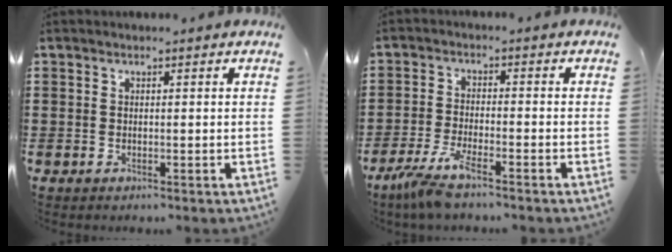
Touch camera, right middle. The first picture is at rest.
{"total": 5.5, "force": [-4.2, 0.3, 3.6], "torque": [-0.092, -0.021, -0.083]}